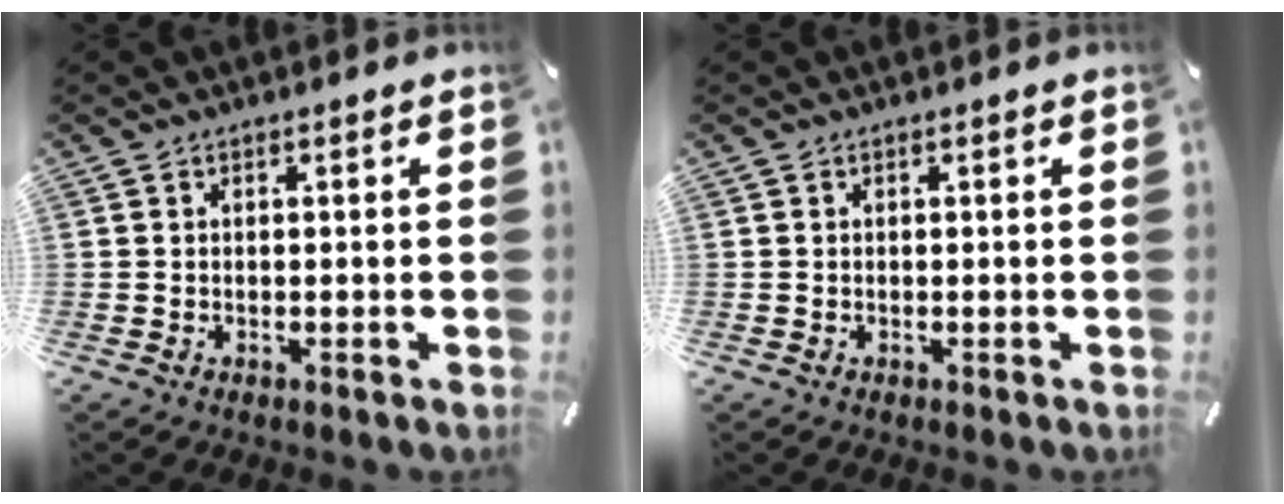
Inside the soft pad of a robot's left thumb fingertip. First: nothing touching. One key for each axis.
{"total": 0.0}